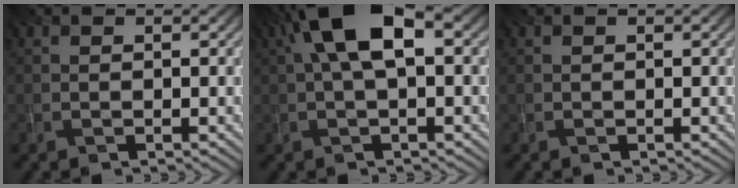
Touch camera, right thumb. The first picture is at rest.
{"total": 9.4, "force": [2.8, 3.8, 8.1], "torque": [-0.169, 0.024, 0.042]}
{"total": 0.0}